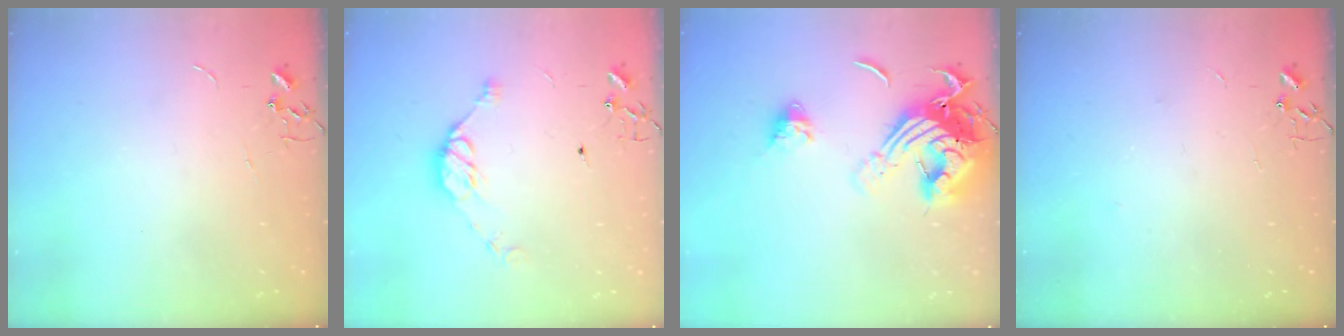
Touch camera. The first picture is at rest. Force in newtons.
{"total": 9.8, "press": 9.7, "slide": 1.2}
{"total": 19.1, "press": 19.0, "slide": 1.8}
{"total": 2.5, "press": 2.1, "slide": 1.4}